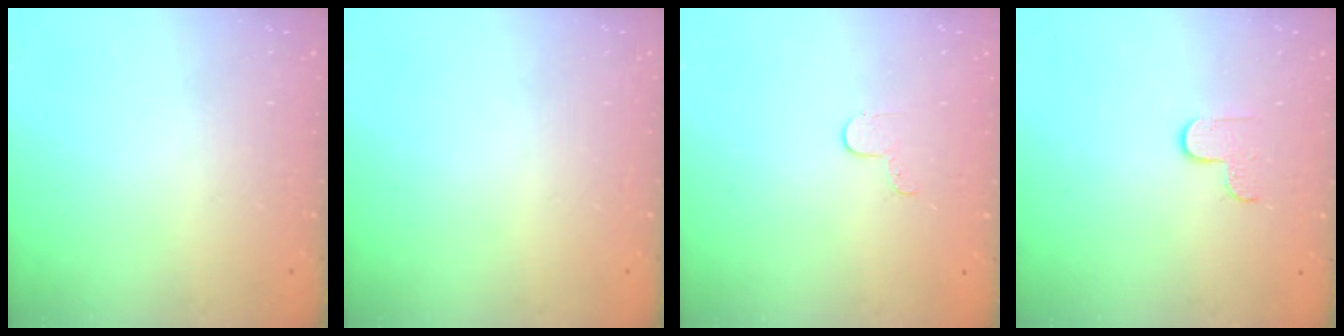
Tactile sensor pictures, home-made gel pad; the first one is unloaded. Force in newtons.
{"total": 0.0}
{"total": 3.4, "press": 3.4, "slide": 0.3}
{"total": 3.8, "press": 3.8, "slide": 0.4}